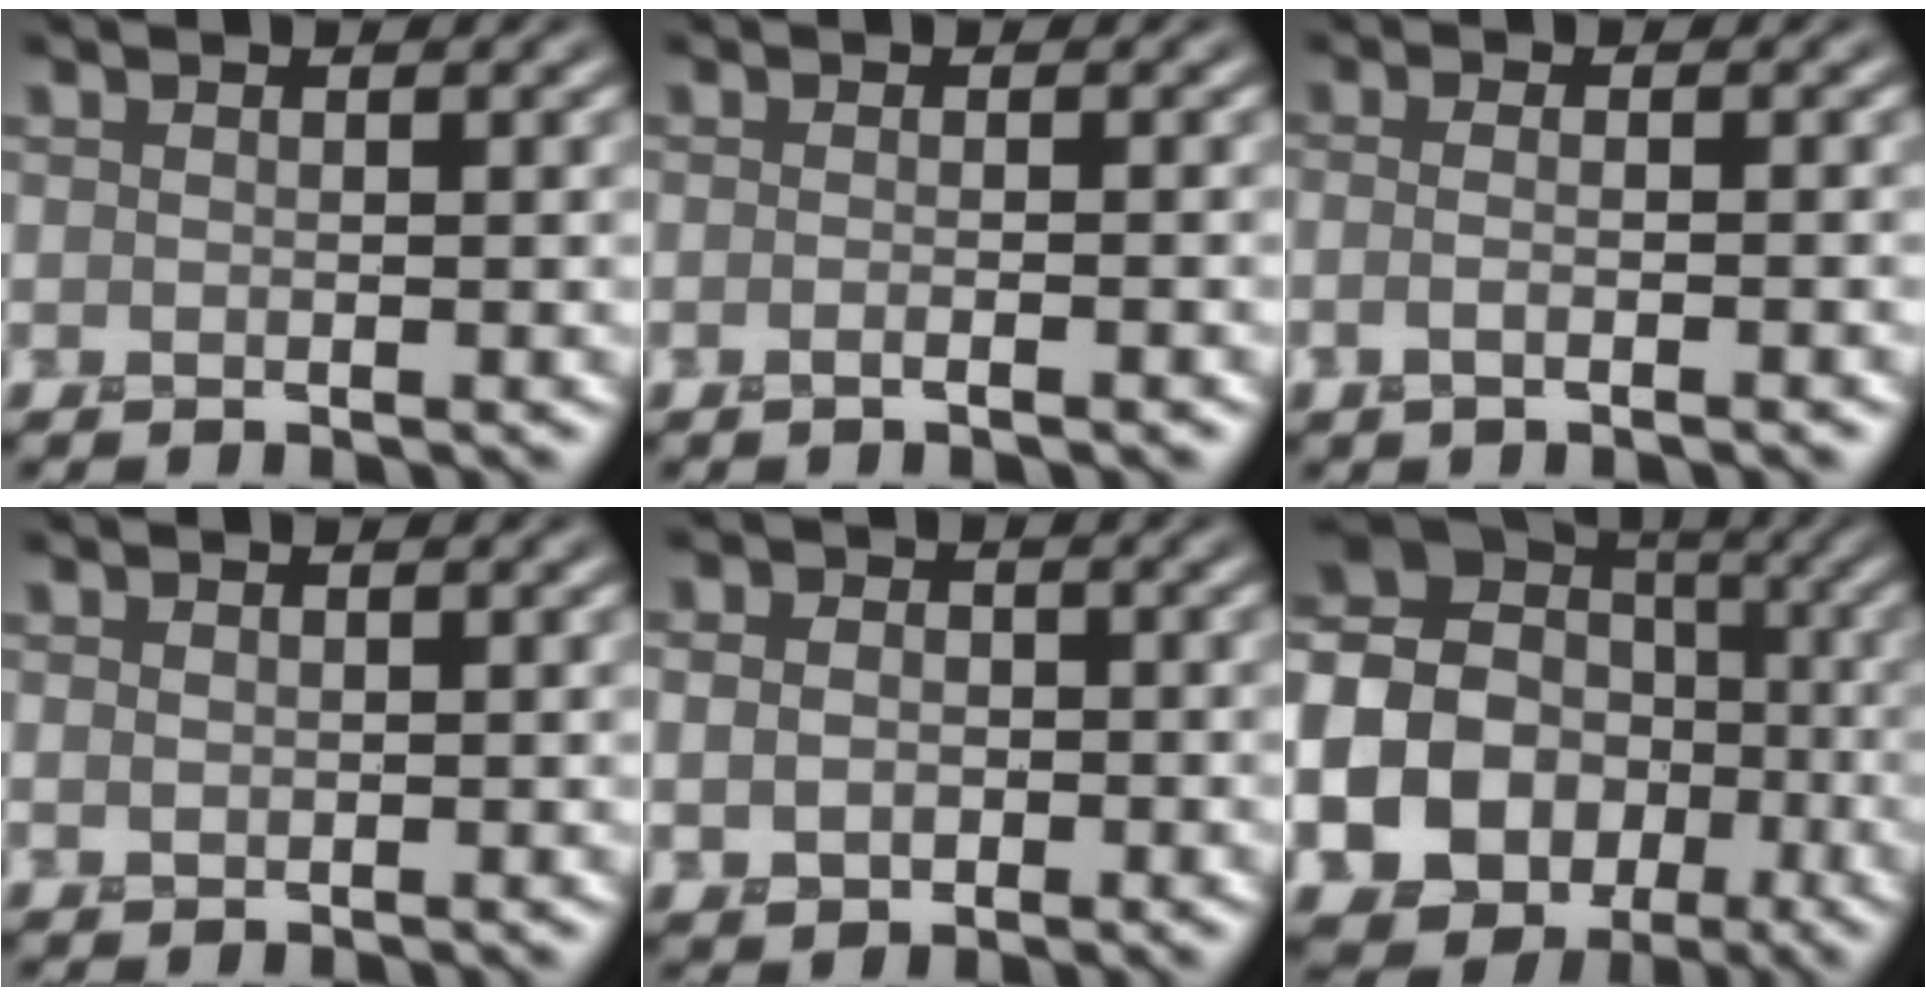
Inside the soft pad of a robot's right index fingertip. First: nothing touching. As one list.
[{"total": 2.2, "force": [-0.5, 1.0, 1.9], "torque": [0.004, -0.003, -0.024]}, {"total": 3.1, "force": [-0.8, 1.2, 2.8], "torque": [-0.029, -0.001, -0.022]}, {"total": 0.7, "force": [0.2, 0.5, 0.4], "torque": [-0.011, 0.001, 0.005]}, {"total": 3.6, "force": [-0.1, 3.1, 1.9], "torque": [-0.028, 0.005, -0.019]}, {"total": 25.5, "force": [-8.0, 22.9, 7.7], "torque": [-0.190, -0.043, -0.172]}]